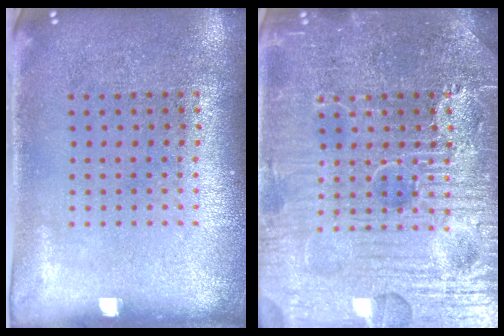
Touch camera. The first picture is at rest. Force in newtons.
{"total": 7.6, "press": 7.6, "slide": 0.9}